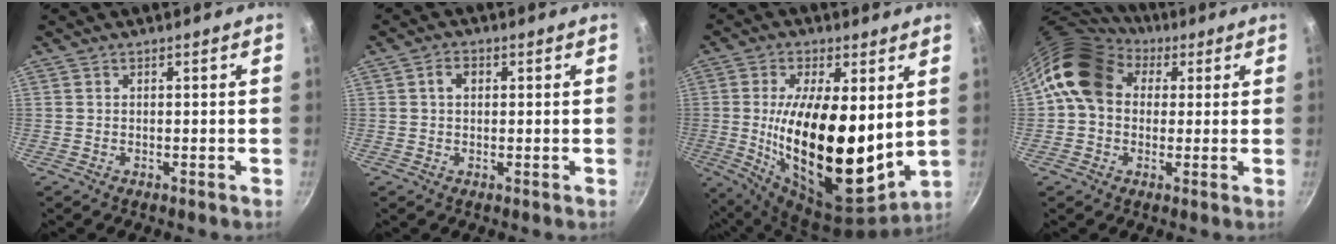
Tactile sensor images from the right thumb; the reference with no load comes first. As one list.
[{"total": 2.8, "force": [0.6, 2.0, 1.8], "torque": [-0.021, 0.005, 0.008]}, {"total": 23.5, "force": [1.8, 10.2, 21.1], "torque": [-0.348, -0.038, 0.035]}, {"total": 13.6, "force": [3.6, 10.8, 7.4], "torque": [-0.102, 0.016, 0.045]}]